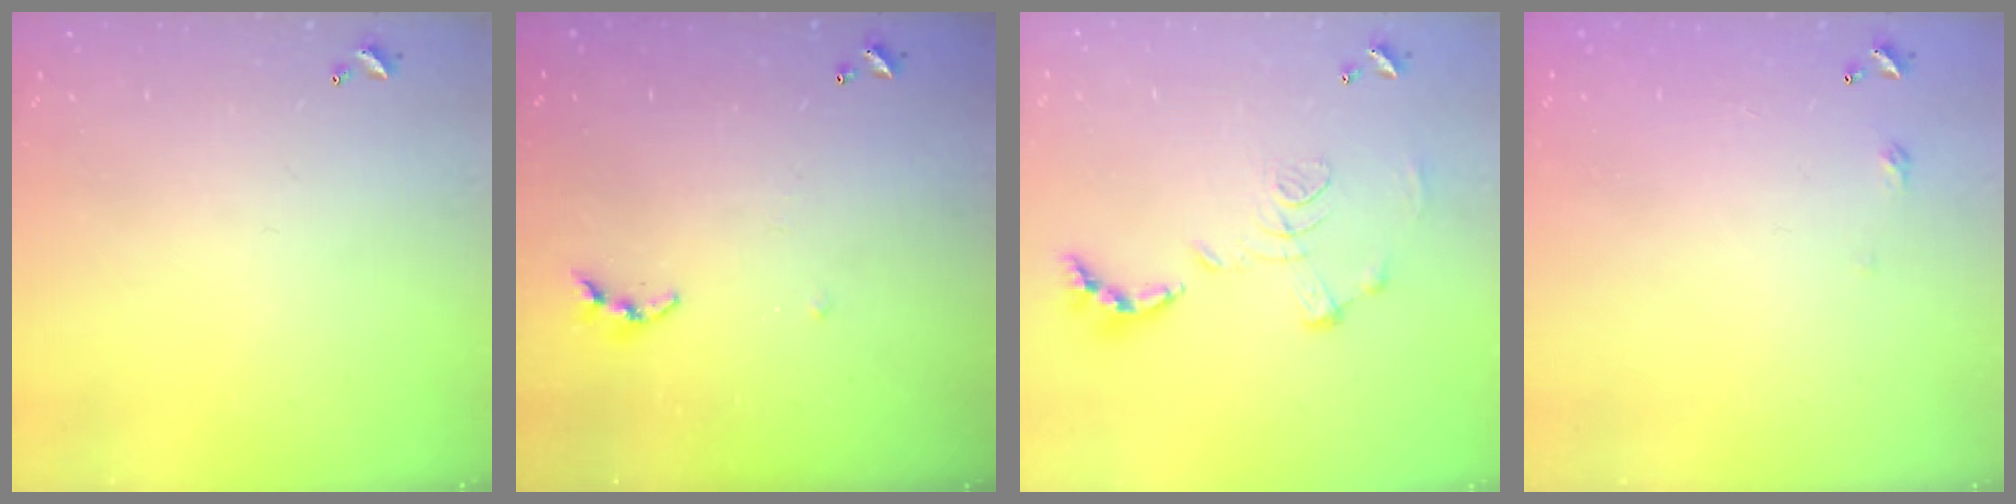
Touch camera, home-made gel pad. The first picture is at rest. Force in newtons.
{"total": 4.3, "press": 4.3, "slide": 0.4}
{"total": 1.2, "press": 0.4, "slide": 1.1}
{"total": 2.7, "press": 2.6, "slide": 0.4}